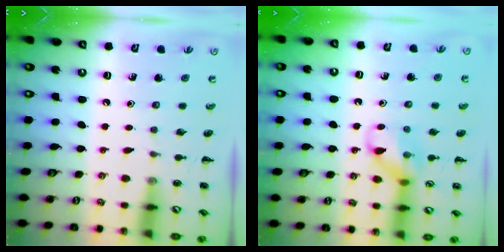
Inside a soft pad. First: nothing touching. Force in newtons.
{"total": 10.1, "press": 10.0, "slide": 0.9}